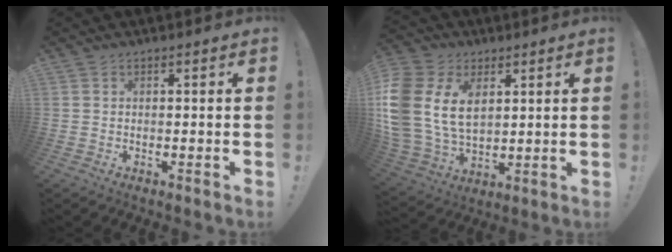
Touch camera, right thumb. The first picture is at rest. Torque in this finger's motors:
{"motor_torque": [1.58, 2.82, 0.53, 0.52, 0.24]}